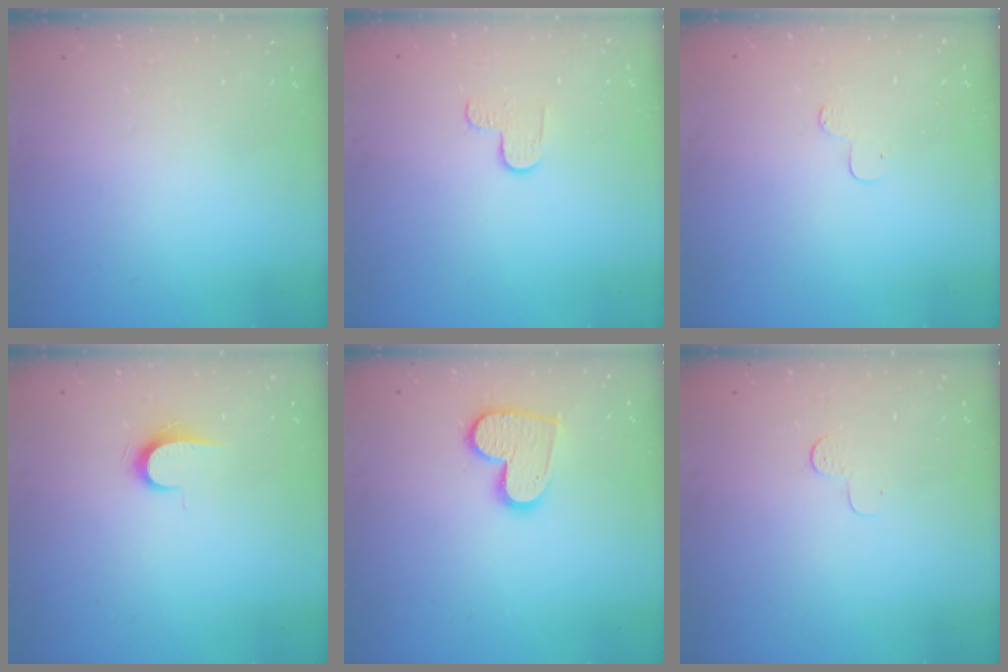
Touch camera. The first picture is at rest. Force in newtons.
{"total": 2.9, "press": 2.9, "slide": 0.3}
{"total": 3.3, "press": 3.3, "slide": 0.3}
{"total": 6.6, "press": 6.6, "slide": 0.7}
{"total": 11.8, "press": 11.8, "slide": 0.8}
{"total": 3.6, "press": 3.5, "slide": 0.3}